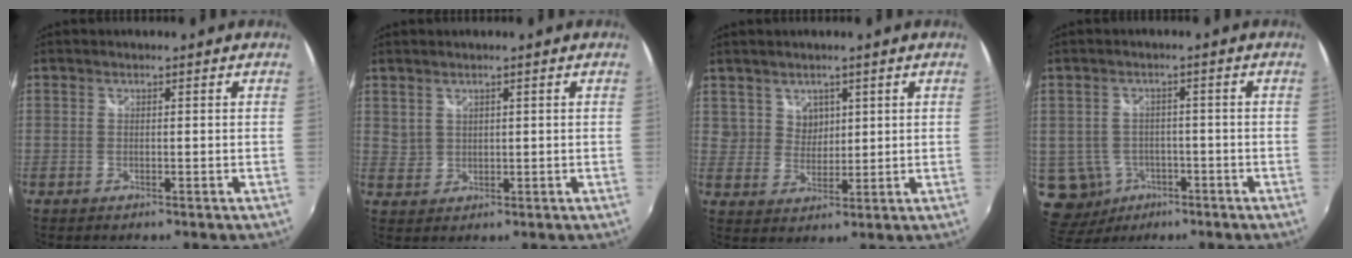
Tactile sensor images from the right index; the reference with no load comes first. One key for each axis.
{"total": 2.4, "fx": 1.8, "fy": 1.6, "fz": 0.5, "tx": -0.002, "ty": 0.003, "tz": 0.038}
{"total": 4.8, "fx": 2.9, "fy": 3.8, "fz": 0.3, "tx": 0.004, "ty": 0.008, "tz": 0.058}
{"total": 9.5, "fx": -3.4, "fy": 8.3, "fz": 3.1, "tx": -0.096, "ty": 0.002, "tz": -0.037}